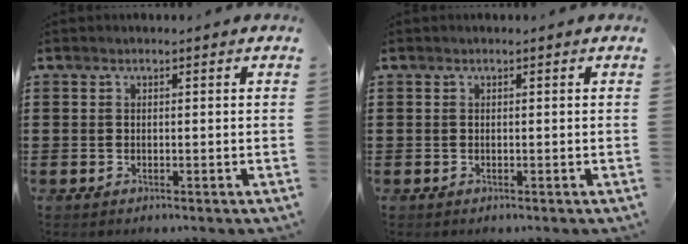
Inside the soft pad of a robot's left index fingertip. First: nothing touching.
{"total": 0.0}